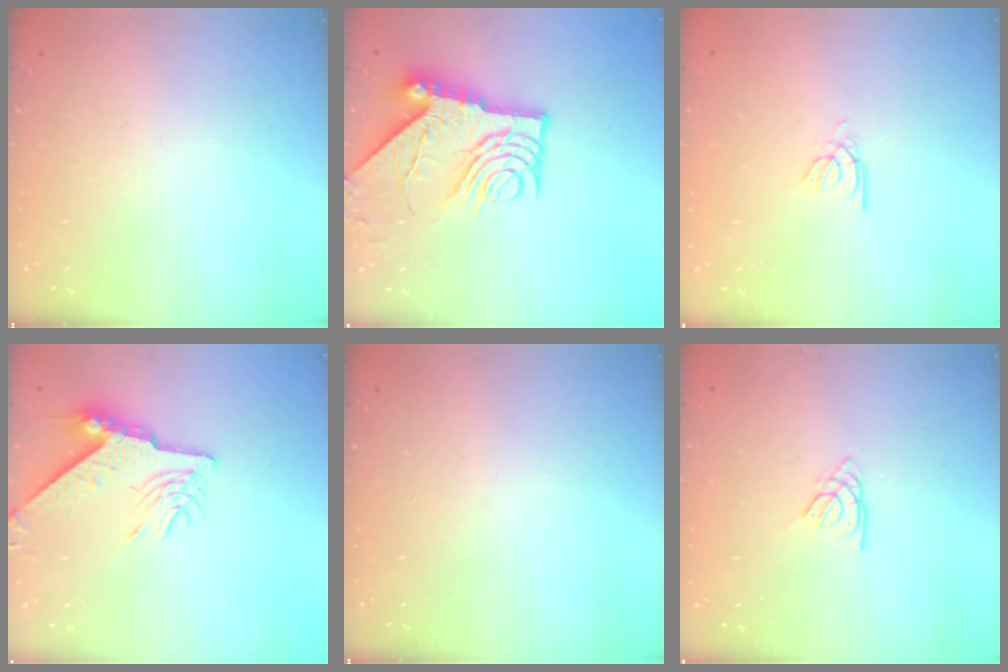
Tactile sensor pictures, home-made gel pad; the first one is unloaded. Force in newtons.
{"total": 12.6, "press": 12.6, "slide": 1.5}
{"total": 2.2, "press": 2.2, "slide": 0.2}
{"total": 9.2, "press": 9.1, "slide": 0.9}
{"total": 0.0}
{"total": 2.3, "press": 2.3, "slide": 0.5}